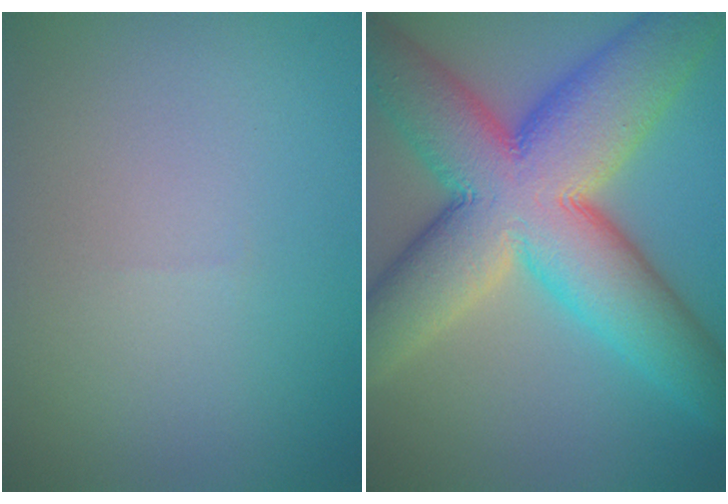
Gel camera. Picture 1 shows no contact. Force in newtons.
{"total": 15.4, "press": 15.3, "slide": 0.8}